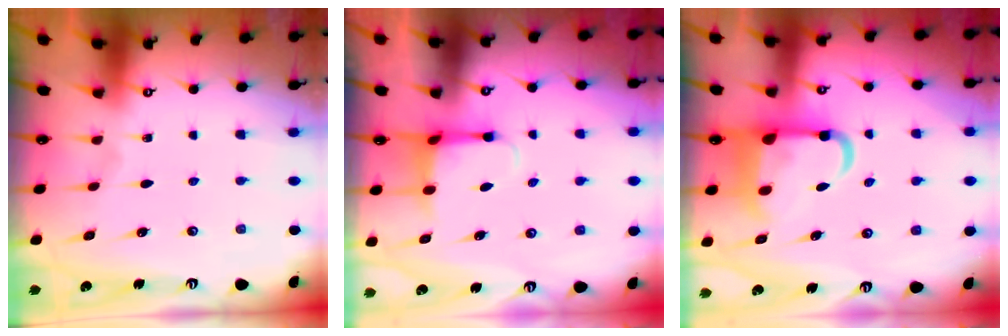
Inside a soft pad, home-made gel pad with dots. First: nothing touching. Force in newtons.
{"total": 4.0, "press": 3.8, "slide": 1.2}
{"total": 11.0, "press": 10.8, "slide": 2.0}